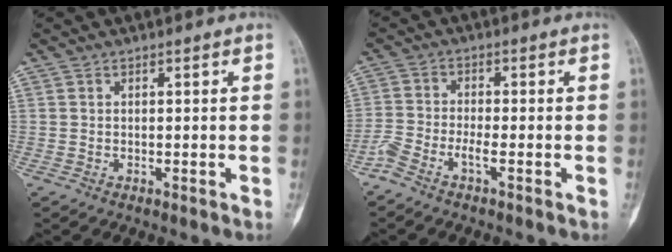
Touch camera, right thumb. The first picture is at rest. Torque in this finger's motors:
{"motor_torque": [-0.08, 0.04, -0.03, 0.27, -0.04]}